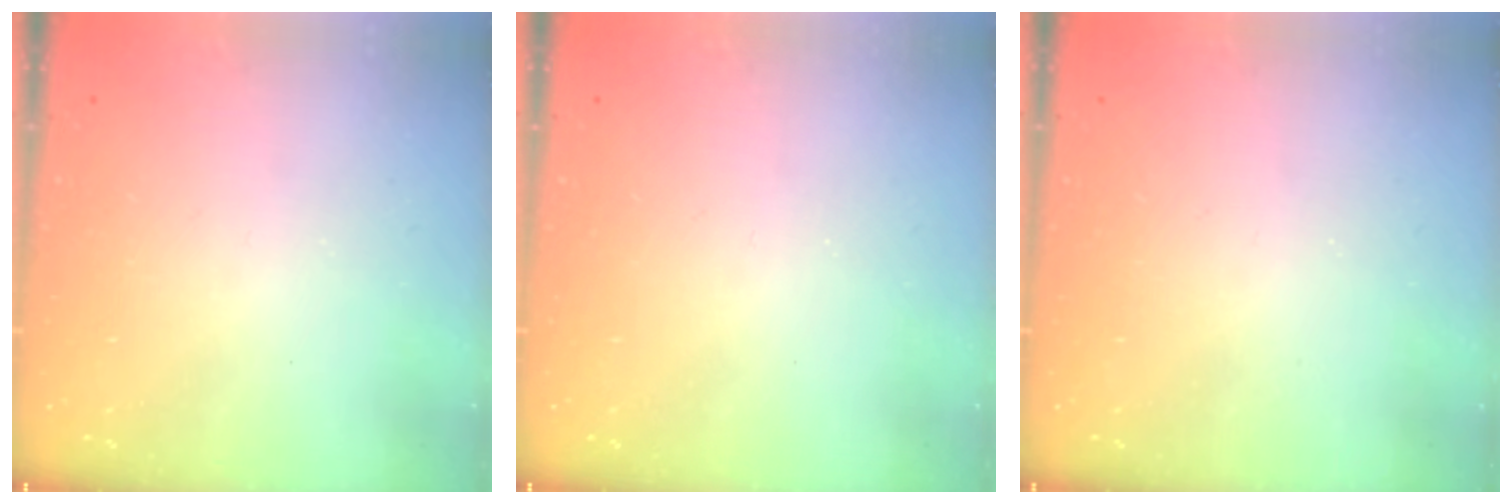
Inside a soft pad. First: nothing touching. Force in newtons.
{"total": 0.0}
{"total": 0.0}